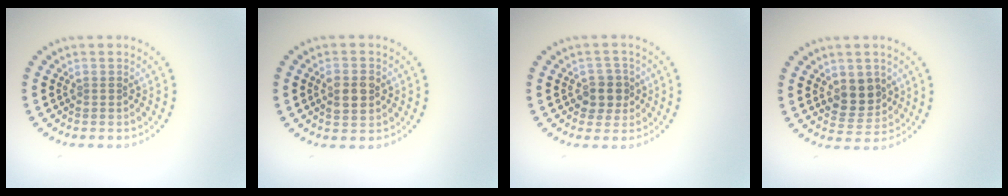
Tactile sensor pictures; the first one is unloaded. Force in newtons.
{"total": 2.4, "press": 2.4, "slide": 0.1}
{"total": 2.6, "press": 2.4, "slide": 1.0}
{"total": 3.4, "press": 3.2, "slide": 1.0}